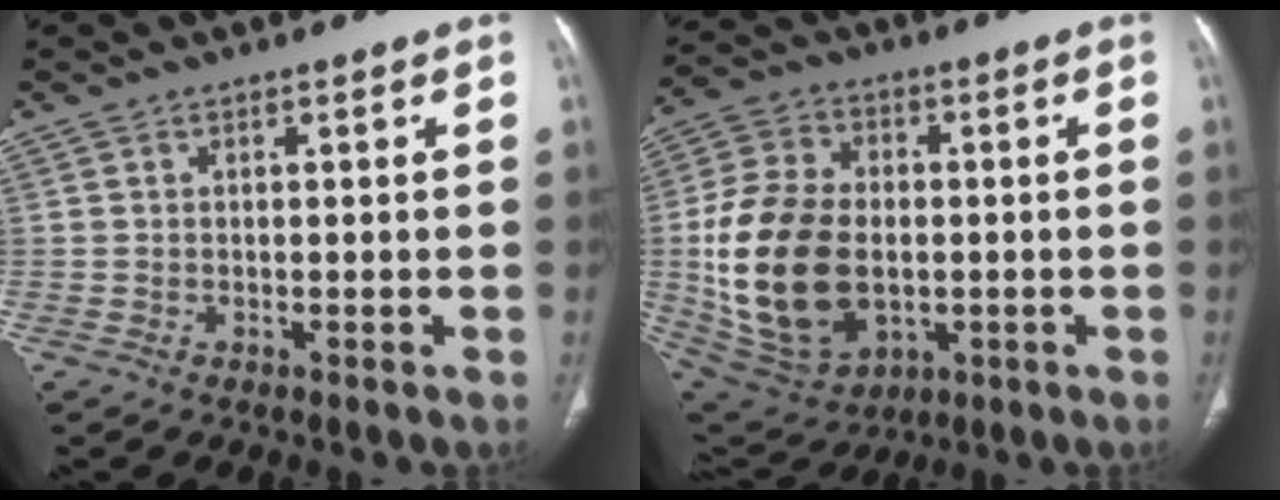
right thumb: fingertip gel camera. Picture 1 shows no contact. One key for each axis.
{"total": 22.4, "fx": -1.8, "fy": 15.1, "fz": 16.5, "tx": -0.309, "ty": 0.001, "tz": -0.012}